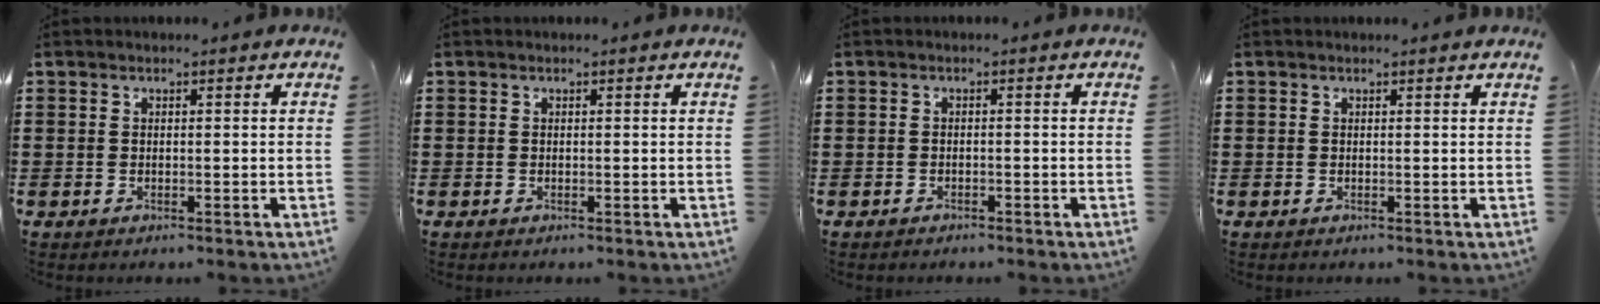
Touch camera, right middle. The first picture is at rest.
{"total": 0.0}
{"total": 0.7, "force": [-0.7, 0.2, 0.1], "torque": [-0.003, 0.000, -0.015]}
{"total": 0.0}